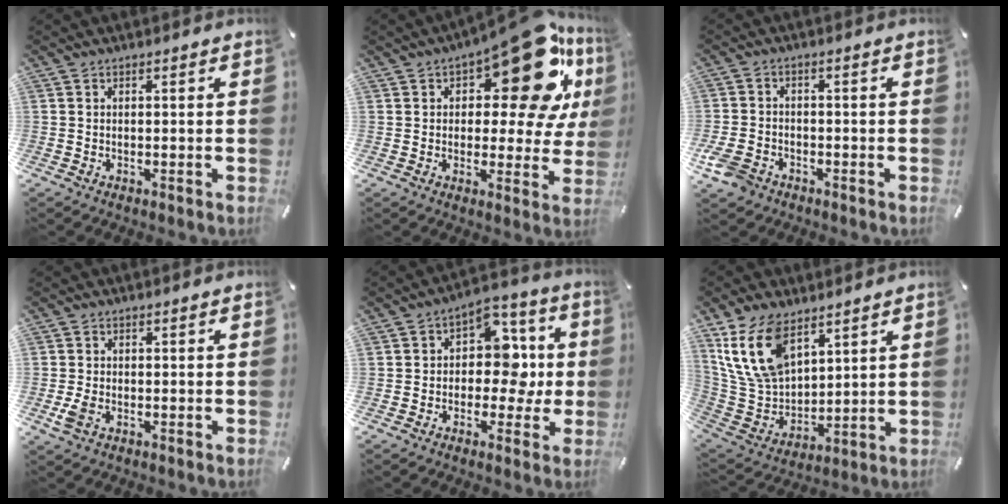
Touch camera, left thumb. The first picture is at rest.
{"total": 21.5, "force": [10.4, 9.7, 16.2], "torque": [-0.215, -0.065, 0.170]}
{"total": 5.2, "force": [-2.9, 3.6, 2.3], "torque": [-0.062, 0.010, -0.057]}
{"total": 2.8, "force": [-0.6, 2.0, 1.9], "torque": [-0.055, -0.005, -0.015]}
{"total": 10.7, "force": [-0.5, 8.4, 6.5], "torque": [-0.077, -0.001, -0.008]}
{"total": 15.9, "force": [9.1, 9.6, 8.8], "torque": [-0.230, -0.031, 0.172]}